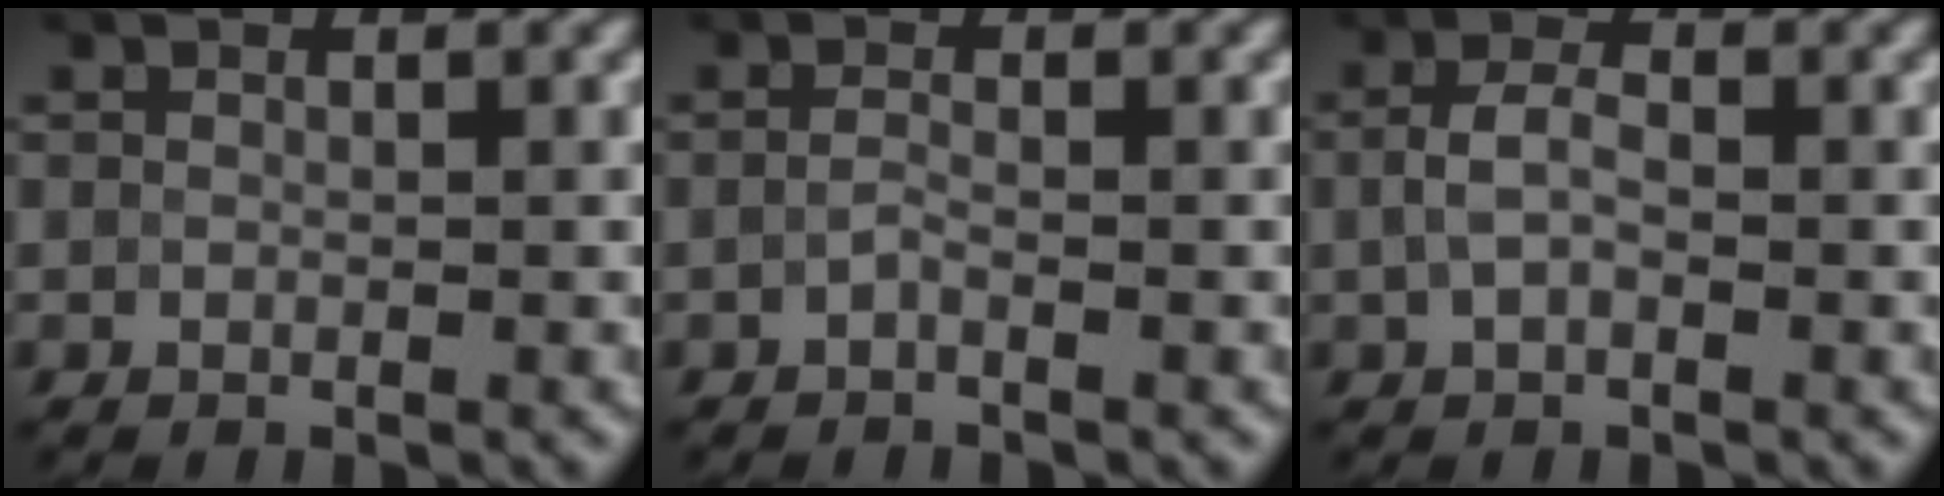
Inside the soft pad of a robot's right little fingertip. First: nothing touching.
{"total": 0.8, "force": [-0.5, 0.1, 0.6], "torque": [-0.015, -0.002, -0.011]}
{"total": 2.4, "force": [-0.1, 1.4, 1.9], "torque": [-0.044, 0.006, -0.006]}